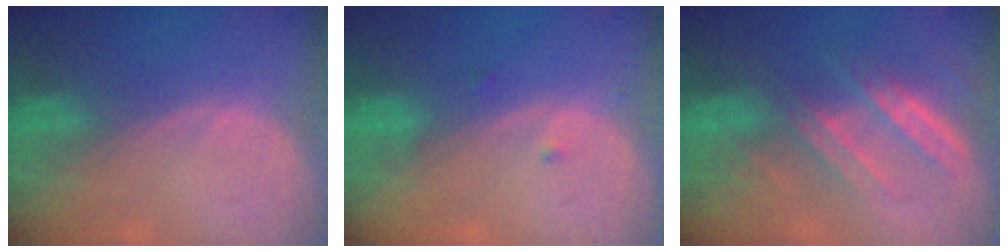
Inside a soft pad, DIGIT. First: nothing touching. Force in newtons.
{"total": 0.8, "press": 0.8, "slide": 0.2}
{"total": 6.5, "press": 6.4, "slide": 1.1}